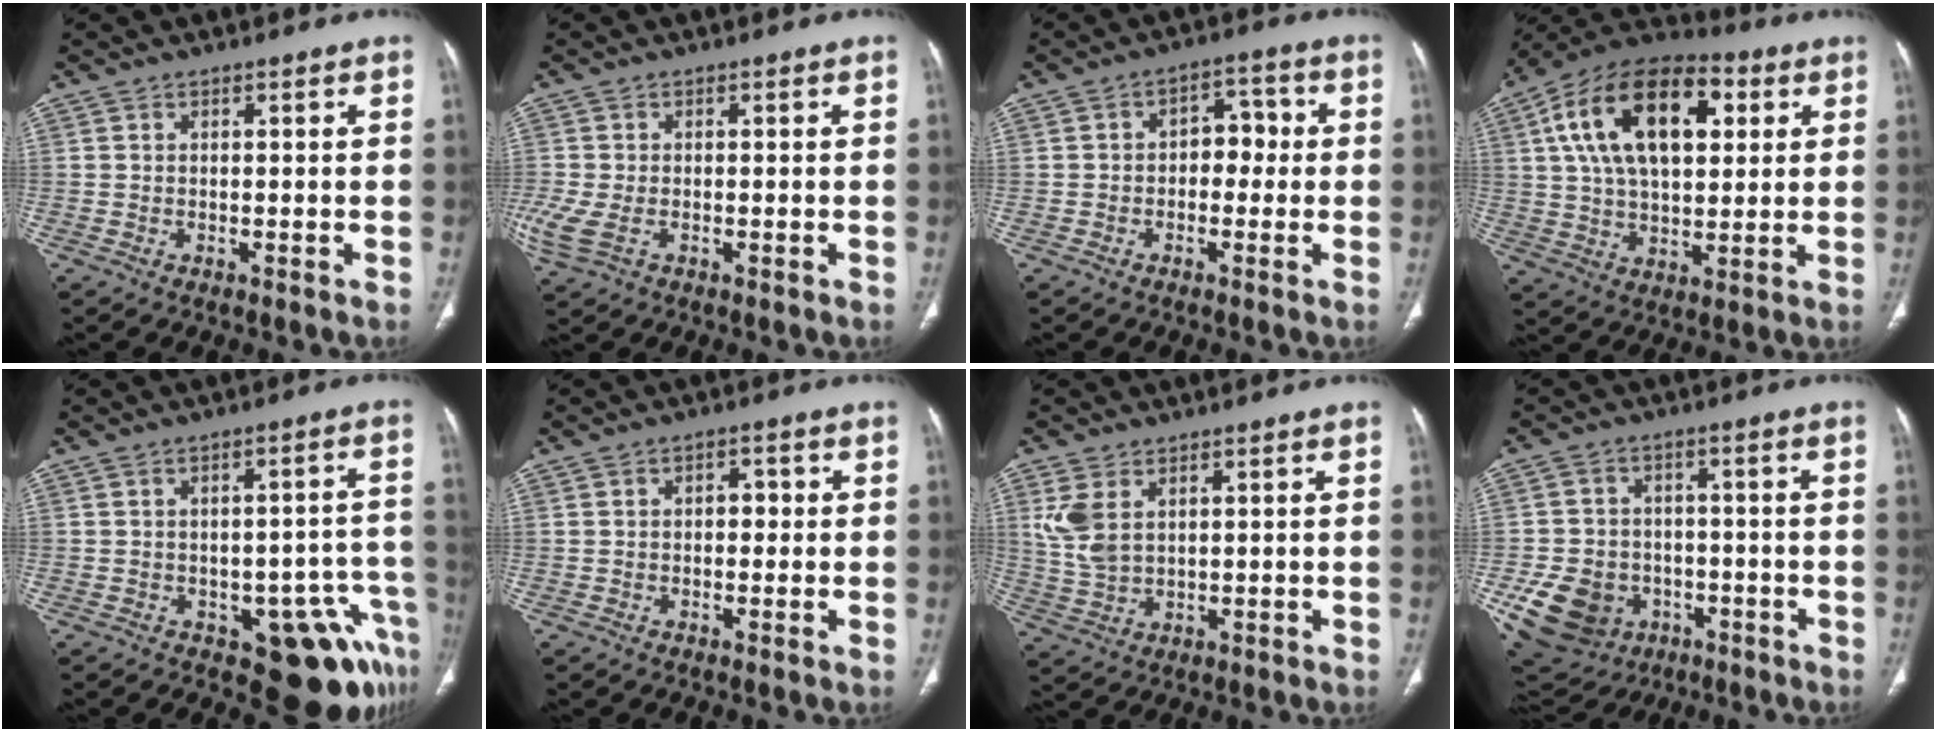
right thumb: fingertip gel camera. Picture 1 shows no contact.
{"total": 5.4, "force": [-1.4, 3.2, 4.1], "torque": [-0.117, -0.003, -0.023]}
{"total": 5.8, "force": [-0.2, 4.0, 4.2], "torque": [-0.033, 0.024, -0.012]}
{"total": 22.7, "force": [6.6, 12.4, 17.8], "torque": [-0.292, 0.010, 0.105]}
{"total": 12.4, "force": [-6.6, 5.9, 8.7], "torque": [-0.056, 0.044, -0.080]}
{"total": 2.7, "force": [0.2, 1.8, 2.0], "torque": [-0.021, 0.011, 0.000]}
{"total": 6.6, "force": [2.5, 3.8, 4.8], "torque": [-0.109, -0.004, 0.062]}
{"total": 14.7, "force": [-5.1, 12.0, 6.8], "torque": [-0.128, 0.020, -0.065]}